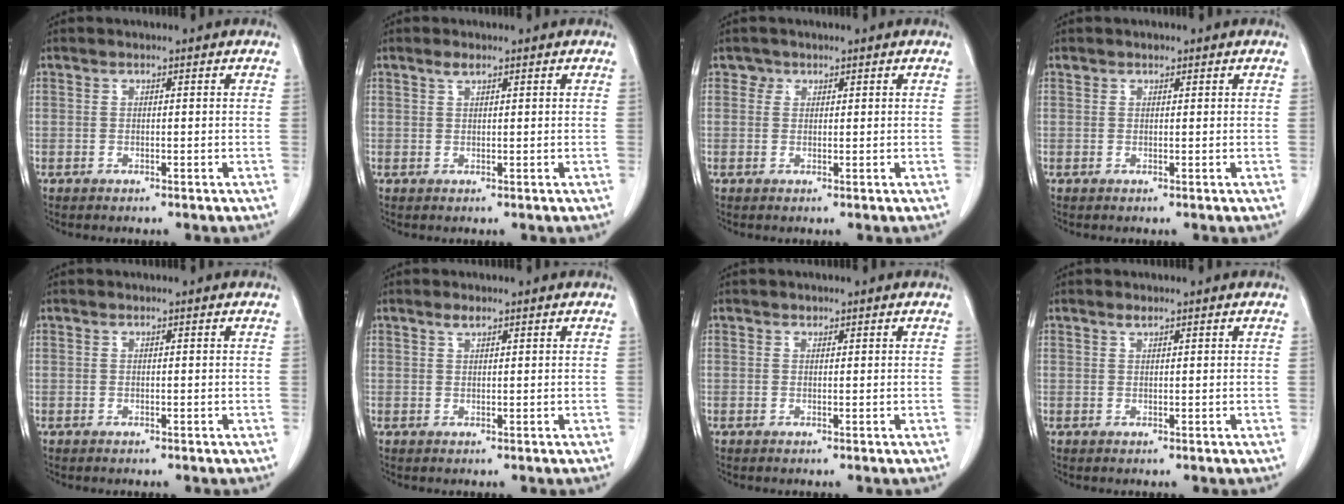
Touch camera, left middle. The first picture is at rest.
{"total": 1.2, "force": [0.9, 0.3, 0.8], "torque": [-0.019, 0.002, 0.019]}
{"total": 1.1, "force": [0.7, 0.8, 0.0], "torque": [0.011, 0.000, 0.007]}
{"total": 0.8, "force": [0.6, 0.5, 0.2], "torque": [-0.004, 0.002, 0.009]}
{"total": 0.0}
{"total": 1.3, "force": [1.0, 0.3, 0.7], "torque": [-0.018, 0.001, 0.021]}
{"total": 0.5, "force": [0.4, 0.3, 0.1], "torque": [-0.002, -0.003, 0.005]}
{"total": 0.7, "force": [0.6, 0.1, 0.3], "torque": [-0.012, -0.002, 0.013]}